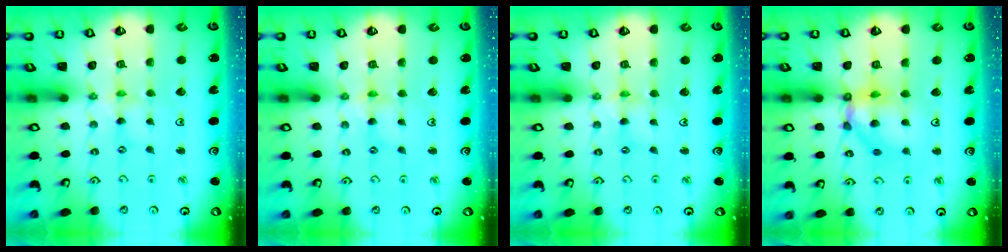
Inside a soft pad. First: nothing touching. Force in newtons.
{"total": 2.9, "press": 2.9, "slide": 0.4}
{"total": 3.0, "press": 2.9, "slide": 0.3}
{"total": 12.5, "press": 12.4, "slide": 1.5}